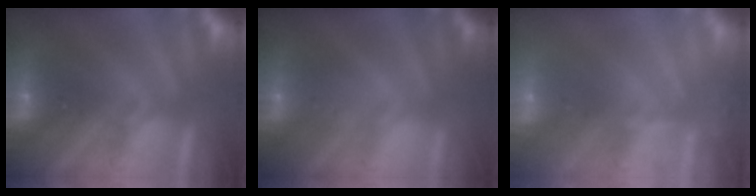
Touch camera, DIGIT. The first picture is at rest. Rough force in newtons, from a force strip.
{"total": 1.4}
{"total": 2.4}